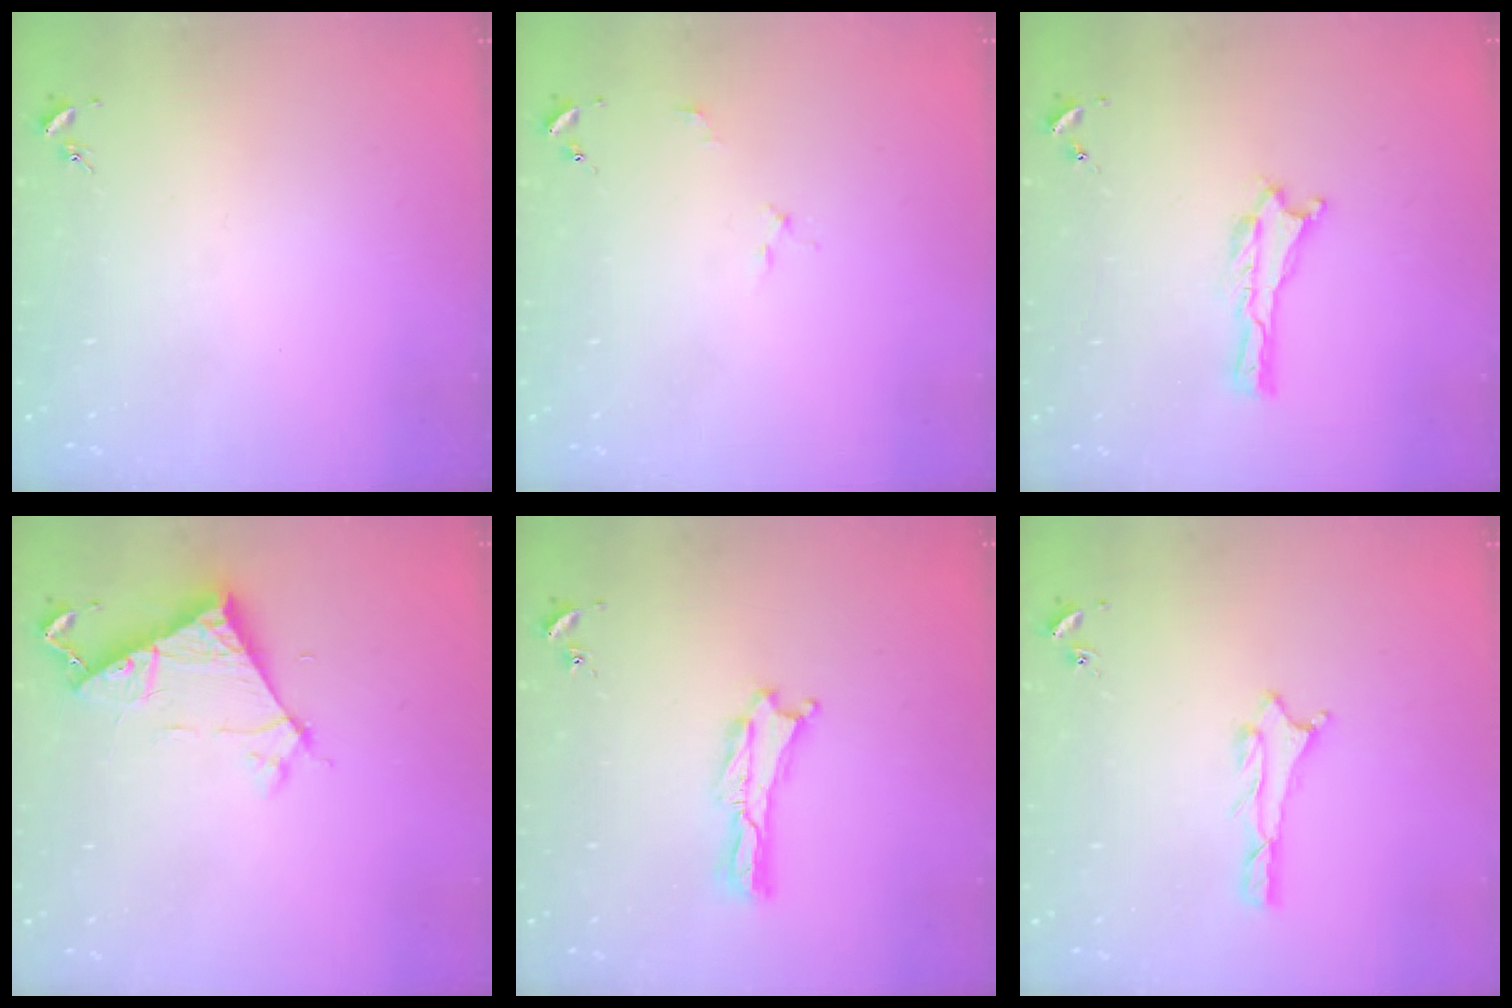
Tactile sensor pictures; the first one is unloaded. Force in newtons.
{"total": 2.0, "press": 2.0, "slide": 0.1}
{"total": 0.0}
{"total": 6.4, "press": 6.4, "slide": 0.4}
{"total": 0.0}
{"total": 1.1, "press": 1.0, "slide": 0.1}